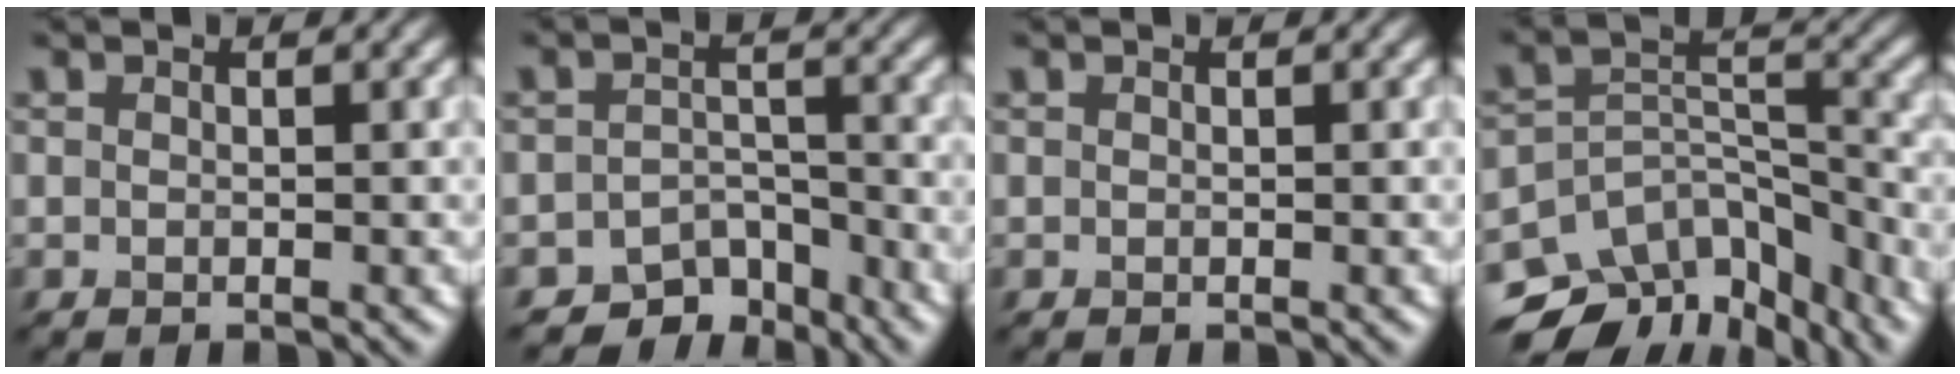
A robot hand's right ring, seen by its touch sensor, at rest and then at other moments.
{"total": 4.4, "force": [-3.8, 2.1, 1.0], "torque": [0.003, -0.002, -0.061]}
{"total": 0.0}
{"total": 11.9, "force": [-9.6, 6.0, 3.8], "torque": [-0.059, 0.010, -0.137]}